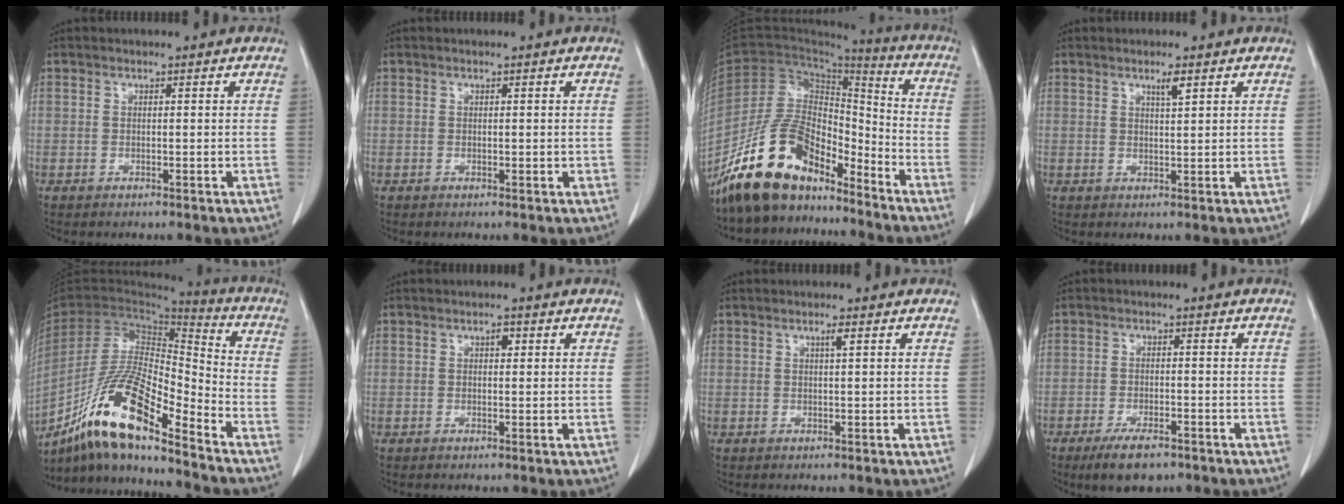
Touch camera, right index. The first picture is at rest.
{"total": 0.9, "force": [0.0, 0.5, 0.7], "torque": [-0.009, 0.000, 0.001]}
{"total": 14.3, "force": [-11.6, 6.7, 5.1], "torque": [-0.092, 0.042, -0.213]}
{"total": 1.9, "force": [1.2, 0.0, 1.5], "torque": [-0.029, -0.002, 0.022]}
{"total": 17.2, "force": [-12.3, 2.2, 11.8], "torque": [-0.225, -0.008, -0.224]}
{"total": 1.3, "force": [0.5, 0.6, 1.0], "torque": [-0.013, 0.002, 0.006]}
{"total": 1.1, "force": [0.5, -0.1, 0.9], "torque": [-0.018, 0.000, 0.010]}
{"total": 5.7, "force": [-4.0, 2.0, 3.5], "torque": [-0.063, -0.005, -0.063]}